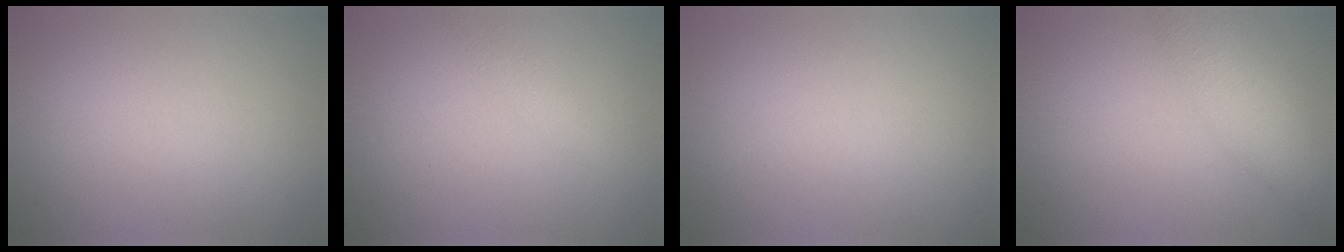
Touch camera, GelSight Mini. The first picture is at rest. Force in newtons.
{"total": 1.2, "press": 1.2, "slide": 0.1}
{"total": 0.0}
{"total": 5.0, "press": 5.0, "slide": 0.2}